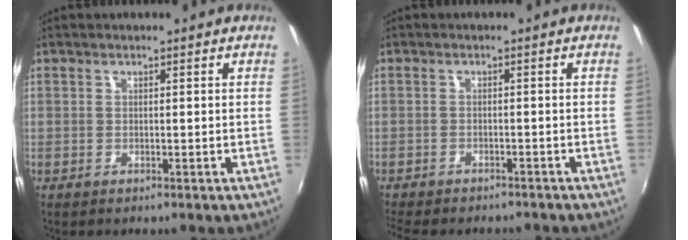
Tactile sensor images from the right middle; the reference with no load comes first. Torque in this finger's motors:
{"motor_torque": [0.97, -1.17, 0.12, 0.04]}